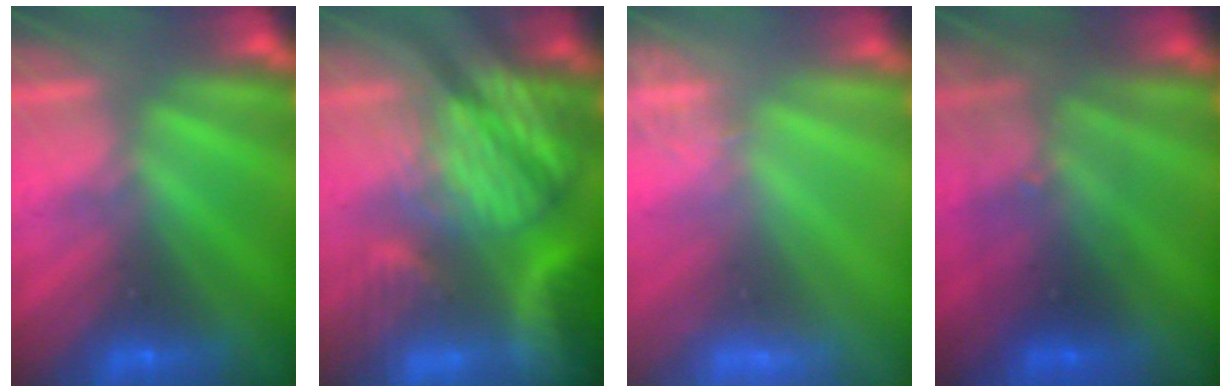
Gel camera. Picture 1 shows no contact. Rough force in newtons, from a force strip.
{"total": 8.9}
{"total": 2.4}
{"total": 2.9}